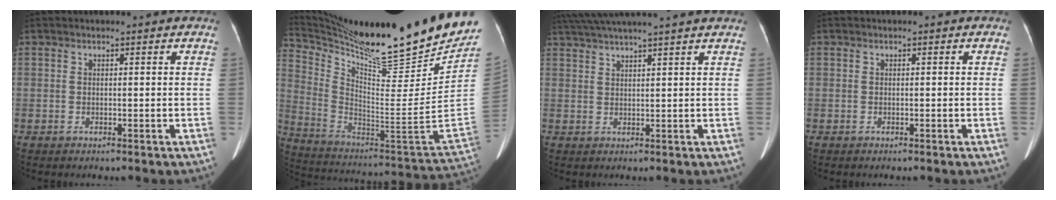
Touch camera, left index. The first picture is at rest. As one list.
[{"total": 30.2, "force": [25.7, 1.6, 15.6], "torque": [-0.273, -0.088, 0.385]}, {"total": 13.4, "force": [11.7, -1.0, 6.4], "torque": [-0.118, 0.030, 0.170]}, {"total": 0.0}]